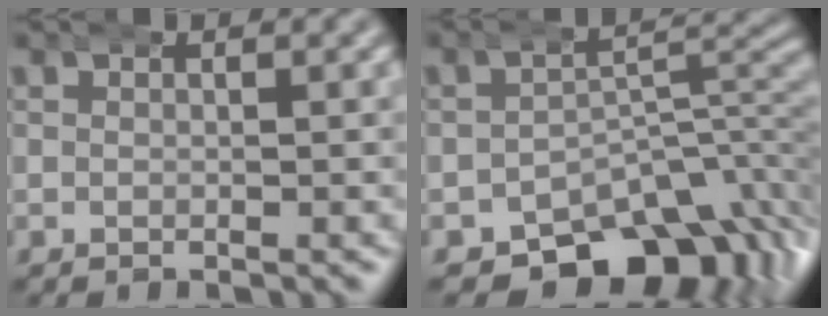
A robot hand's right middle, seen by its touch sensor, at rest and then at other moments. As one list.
[{"total": 13.4, "force": [-8.0, 7.3, 7.9], "torque": [-0.084, -0.007, -0.124]}]